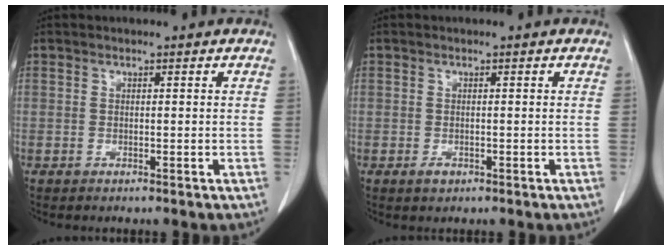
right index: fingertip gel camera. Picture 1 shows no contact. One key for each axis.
{"total": 2.2, "fx": -0.9, "fy": 1.6, "fz": 1.3, "tx": -0.019, "ty": 0.001, "tz": -0.007}